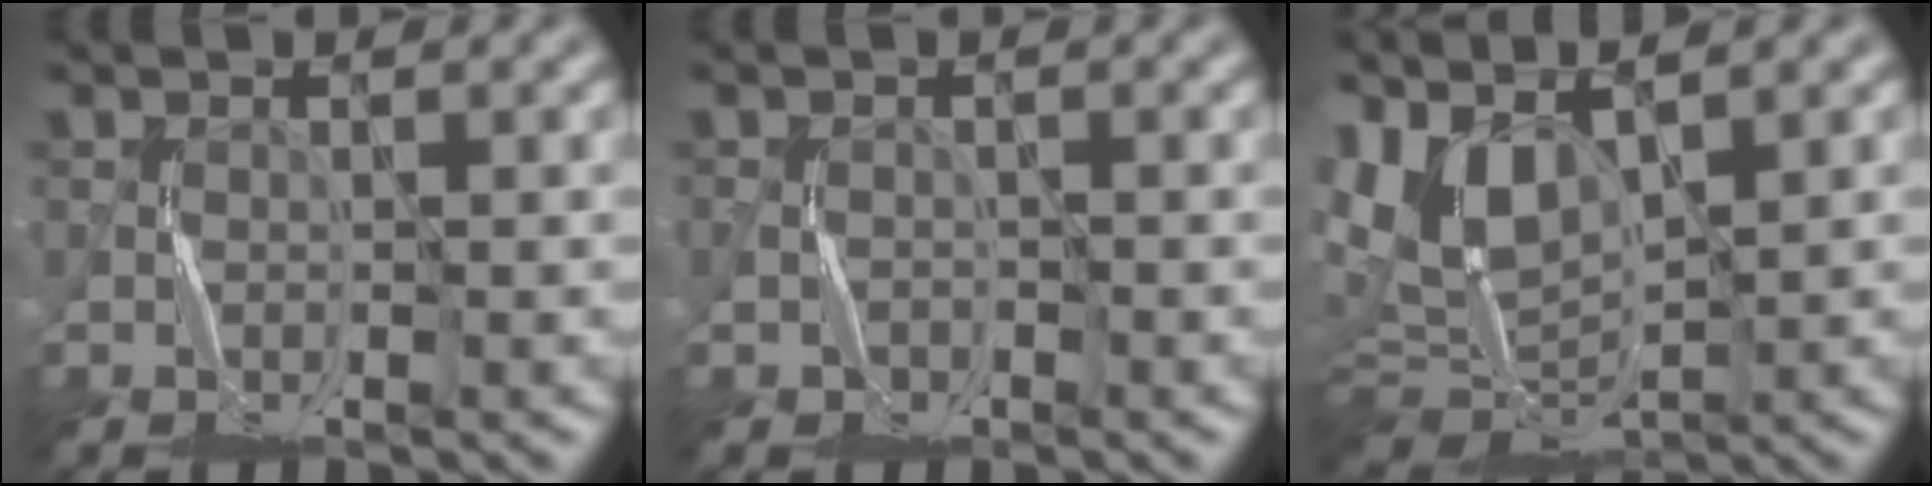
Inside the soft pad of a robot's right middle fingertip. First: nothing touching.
{"total": 0.8, "force": [-0.3, 0.7, -0.2], "torque": [0.002, 0.005, -0.007]}
{"total": 7.6, "force": [2.5, 4.3, 5.8], "torque": [-0.133, 0.003, 0.052]}